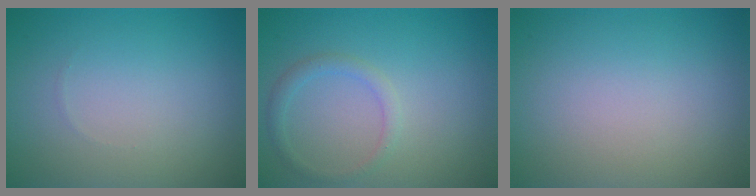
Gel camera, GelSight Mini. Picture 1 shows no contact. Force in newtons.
{"total": 1.5, "press": 1.5, "slide": 0.1}
{"total": 0.0}